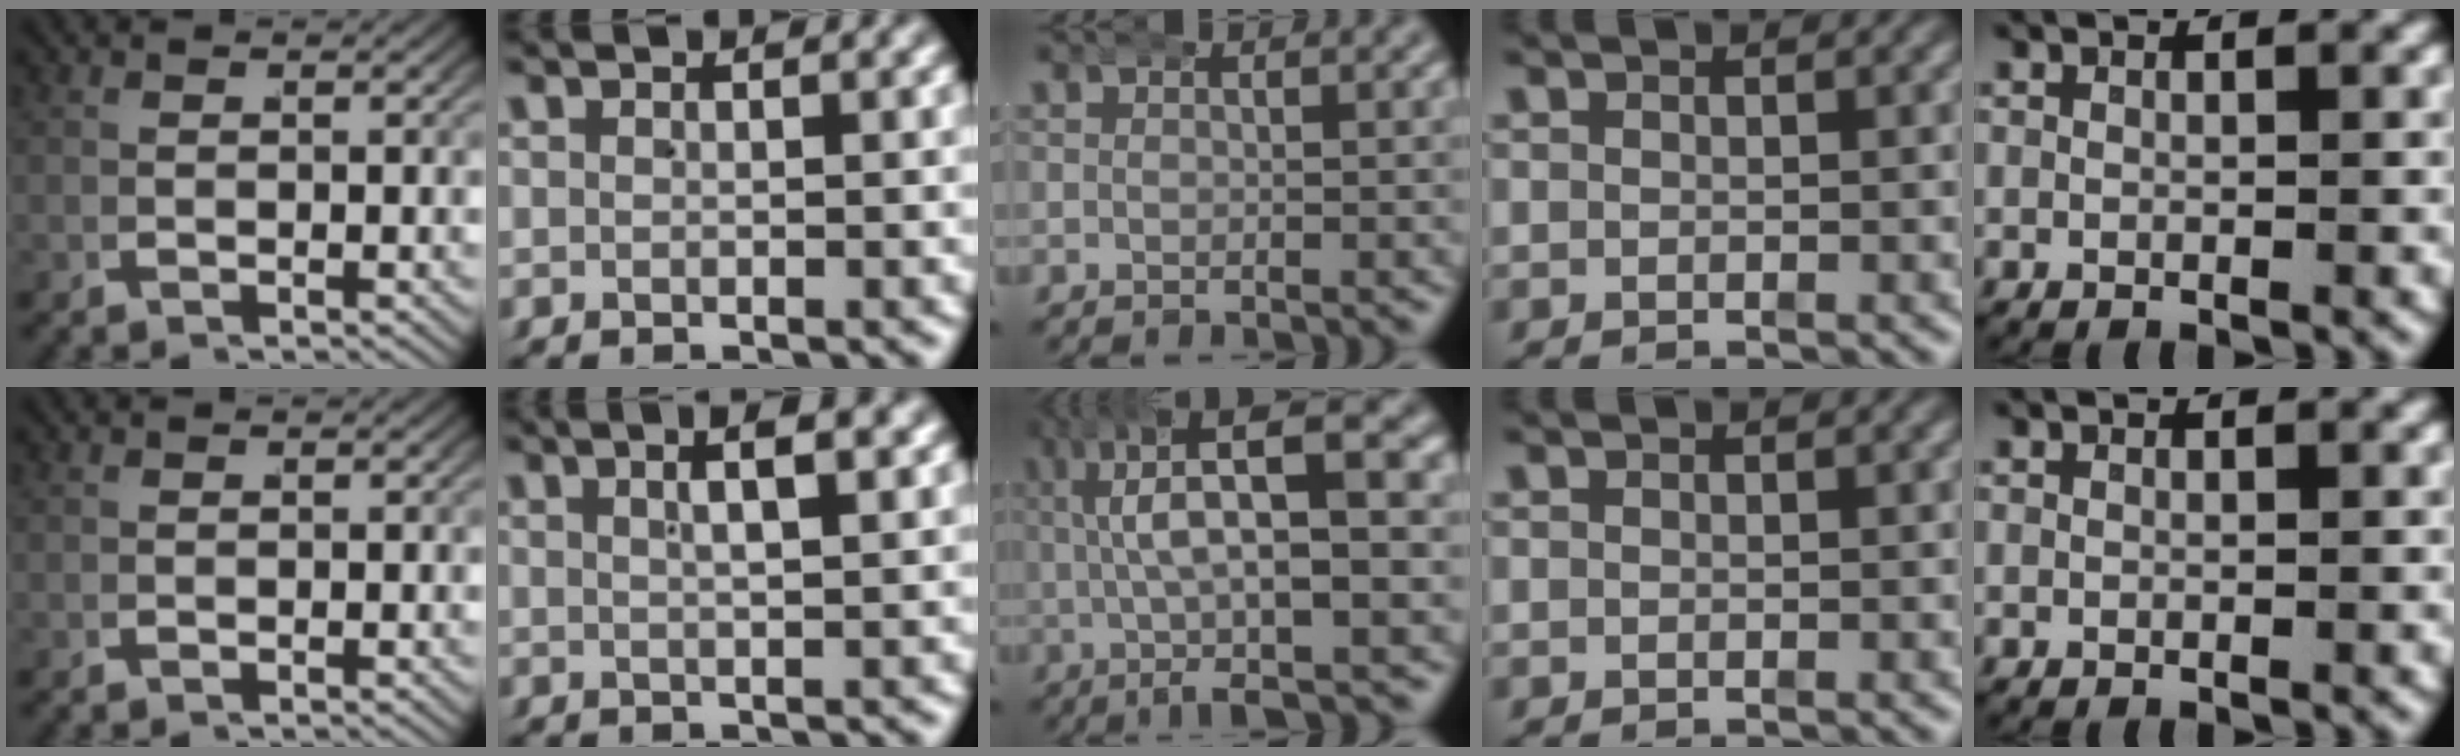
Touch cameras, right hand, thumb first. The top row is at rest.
{"index": {"total": 2.6, "force": [1.3, -0.2, 2.2], "torque": [-0.025, 0.013, 0.022]}, "middle": {"total": 11.4, "force": [1.9, 4.2, 10.5], "torque": [-0.145, 0.020, 0.024]}}